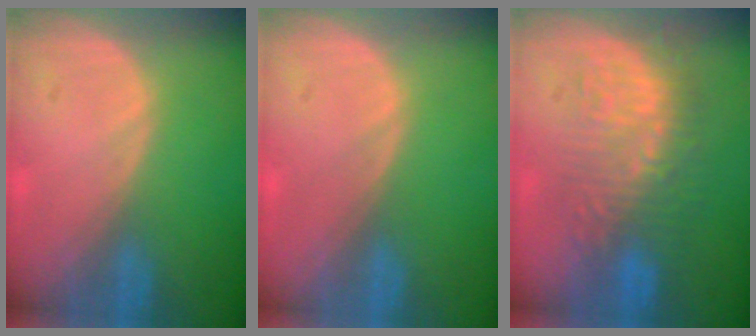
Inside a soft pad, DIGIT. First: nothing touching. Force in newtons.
{"total": 0.0}
{"total": 8.9, "press": 8.7, "slide": 1.4}